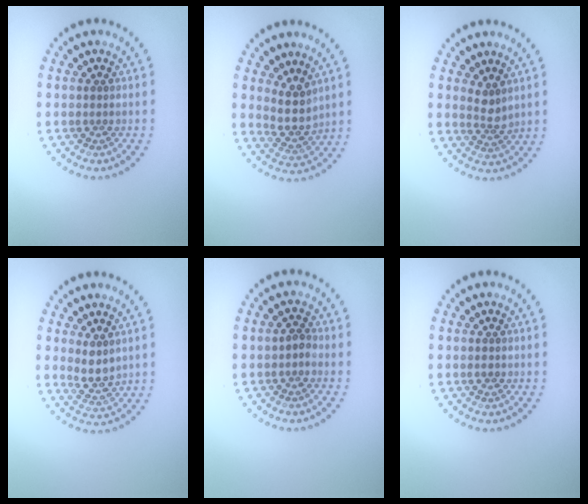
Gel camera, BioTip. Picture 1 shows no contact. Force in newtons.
{"total": 3.0, "press": 2.3, "slide": 1.8}
{"total": 2.0, "press": 1.4, "slide": 1.4}
{"total": 2.4, "press": 2.1, "slide": 1.2}
{"total": 1.0, "press": 0.9, "slide": 0.4}
{"total": 0.6, "press": 0.6, "slide": 0.2}